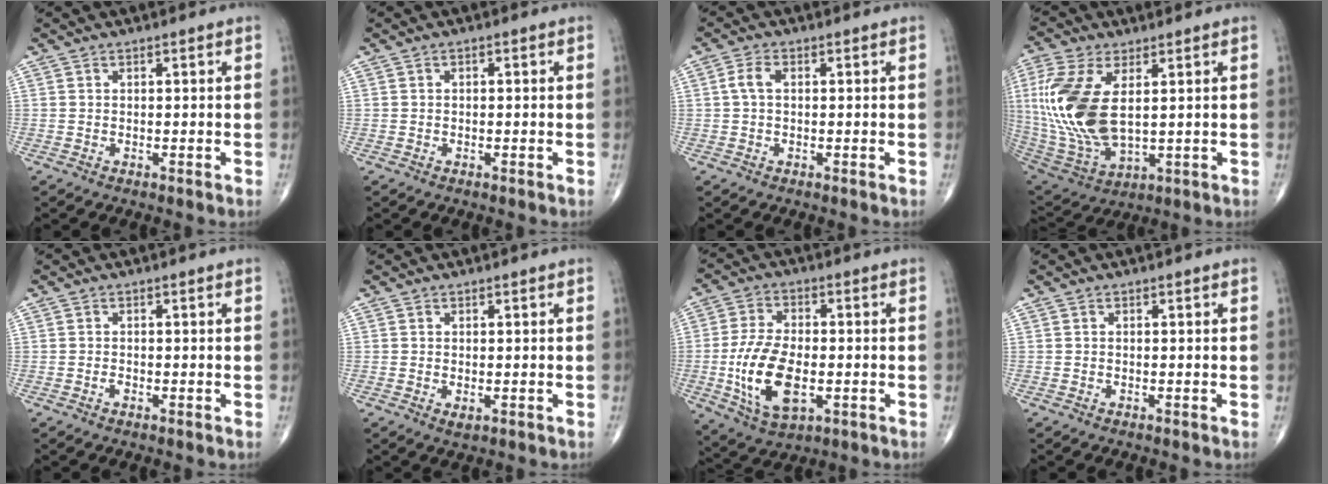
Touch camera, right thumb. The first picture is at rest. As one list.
[{"total": 0.6, "force": [0.1, 0.3, 0.5], "torque": [-0.007, 0.001, 0.000]}, {"total": 2.8, "force": [0.3, 1.6, 2.3], "torque": [-0.050, 0.008, 0.002]}, {"total": 18.2, "force": [2.6, 9.4, 15.4], "torque": [-0.347, -0.017, 0.062]}, {"total": 0.7, "force": [-0.4, 0.4, 0.4], "torque": [-0.004, 0.001, -0.009]}, {"total": 1.3, "force": [-0.3, 0.8, 1.0], "torque": [-0.016, -0.003, -0.003]}, {"total": 14.1, "force": [-2.6, 7.5, 11.7], "torque": [-0.222, 0.001, -0.040]}, {"total": 0.0}]